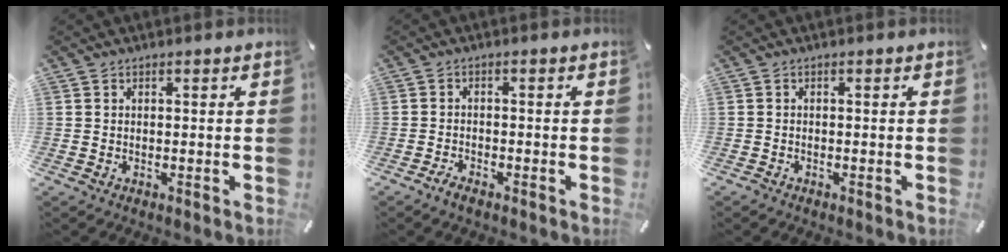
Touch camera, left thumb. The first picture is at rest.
{"total": 2.1, "force": [-1.8, 0.7, 0.7], "torque": [-0.013, 0.008, -0.036]}
{"total": 0.6, "force": [-0.6, 0.2, 0.1], "torque": [-0.001, 0.002, -0.013]}